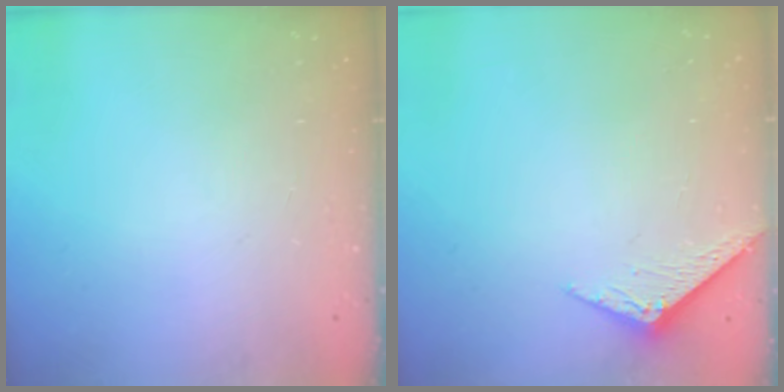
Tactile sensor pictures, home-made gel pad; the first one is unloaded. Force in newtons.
{"total": 3.7, "press": 3.7, "slide": 0.3}